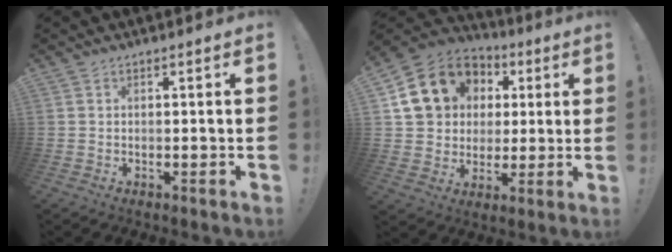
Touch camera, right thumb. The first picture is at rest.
{"total": 17.3, "force": [5.9, 14.5, 7.6], "torque": [-0.108, -0.015, 0.134]}